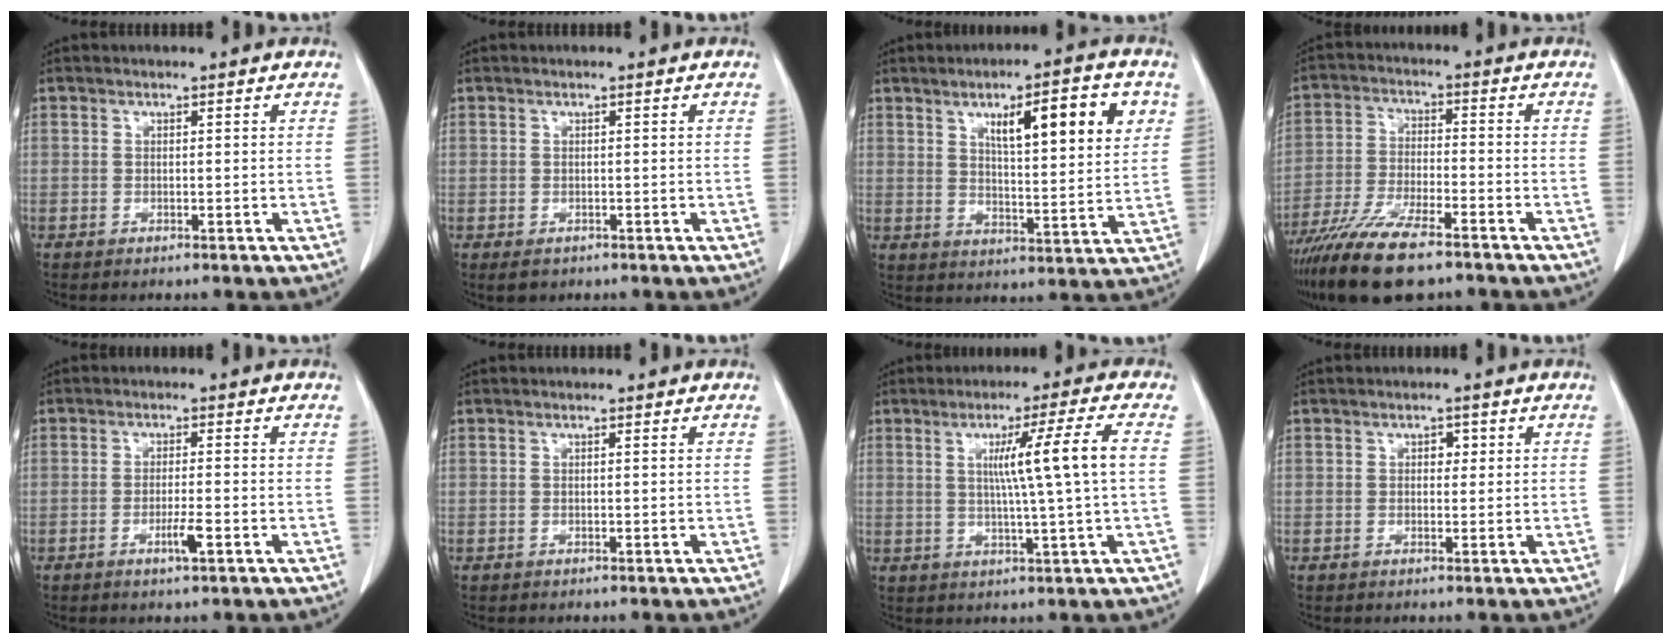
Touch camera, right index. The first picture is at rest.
{"total": 1.5, "force": [-0.7, 1.2, 0.6], "torque": [-0.004, 0.001, -0.004]}
{"total": 13.4, "force": [5.7, 2.7, 11.8], "torque": [-0.168, 0.005, 0.084]}
{"total": 12.8, "force": [-9.4, 2.7, 8.2], "torque": [-0.154, -0.028, -0.169]}
{"total": 3.1, "force": [-1.3, 0.2, 2.7], "torque": [-0.048, -0.002, -0.024]}
{"total": 0.0}
{"total": 9.2, "force": [1.4, -1.8, 8.9], "torque": [-0.141, 0.004, 0.028]}
{"total": 1.6, "force": [0.5, 1.1, 1.1], "torque": [-0.012, 0.004, 0.004]}